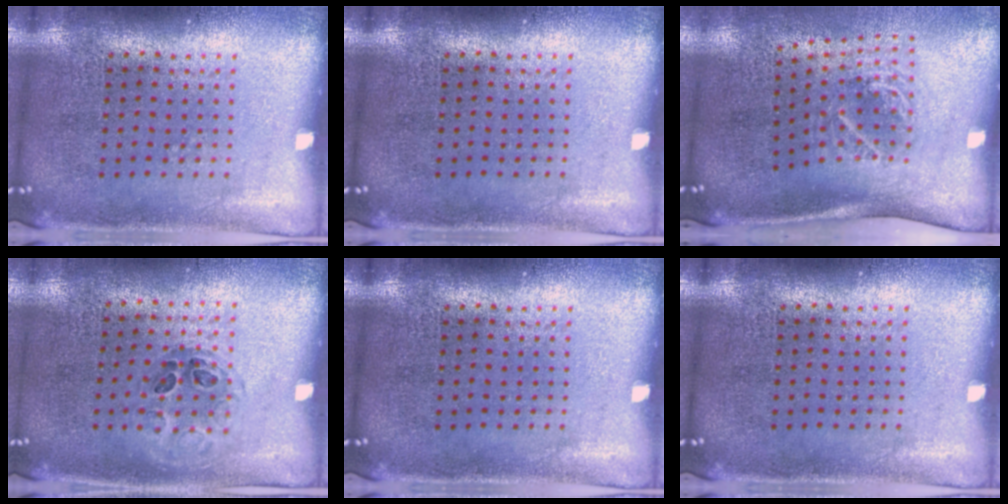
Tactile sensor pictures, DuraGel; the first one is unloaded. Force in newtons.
{"total": 0.0}
{"total": 2.0, "press": 1.4, "slide": 1.4}
{"total": 1.0, "press": 0.7, "slide": 0.7}
{"total": 0.0}
{"total": 0.0}